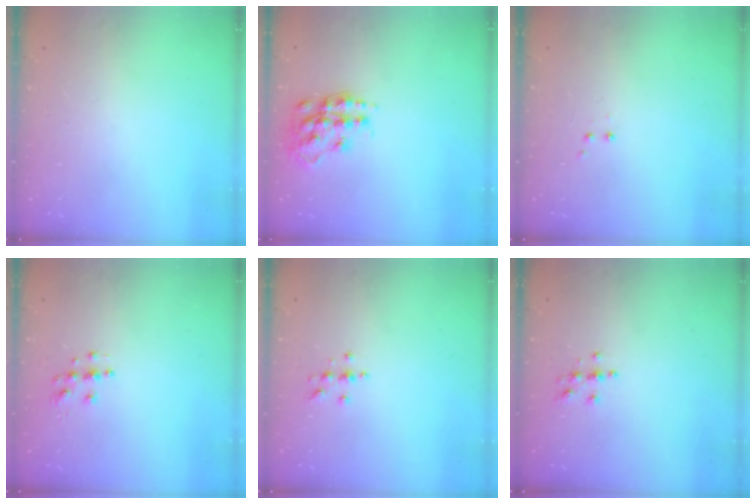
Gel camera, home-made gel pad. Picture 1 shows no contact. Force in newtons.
{"total": 14.7, "press": 14.7, "slide": 0.9}
{"total": 2.0, "press": 1.8, "slide": 0.9}
{"total": 4.8, "press": 4.8, "slide": 0.3}
{"total": 4.0, "press": 4.0, "slide": 0.5}
{"total": 3.8, "press": 3.8, "slide": 0.5}